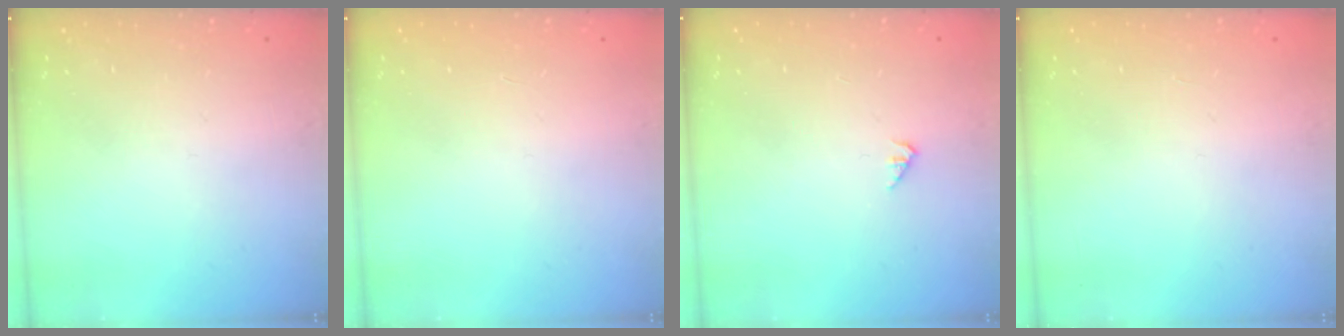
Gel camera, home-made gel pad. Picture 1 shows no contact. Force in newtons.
{"total": 0.0}
{"total": 1.7, "press": 1.7, "slide": 0.3}
{"total": 0.0}